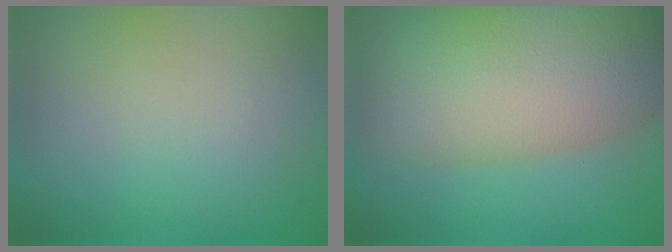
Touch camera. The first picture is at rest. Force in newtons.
{"total": 11.8, "press": 11.8, "slide": 0.5}